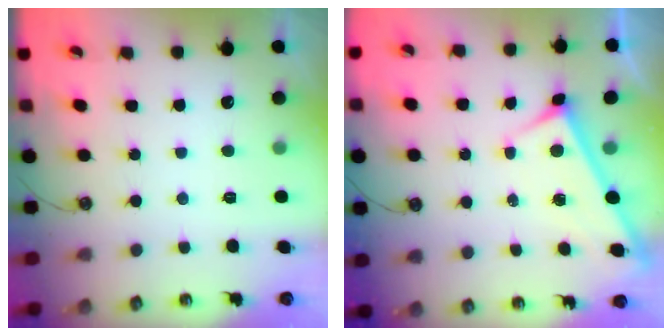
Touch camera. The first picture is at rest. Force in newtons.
{"total": 2.9, "press": 2.9, "slide": 0.3}